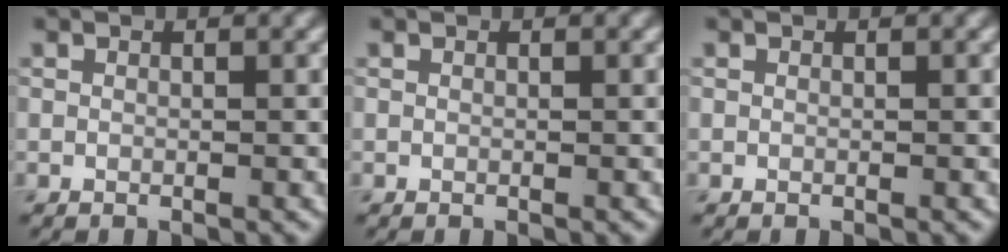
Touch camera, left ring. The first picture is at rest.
{"total": 0.0}
{"total": 0.0}